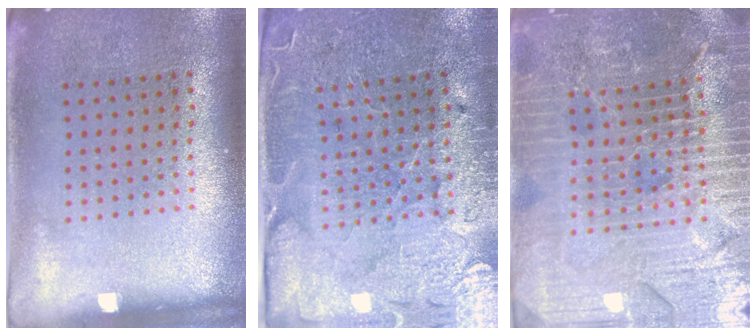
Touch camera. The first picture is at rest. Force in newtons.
{"total": 3.7, "press": 3.6, "slide": 0.7}
{"total": 5.4, "press": 4.9, "slide": 2.3}